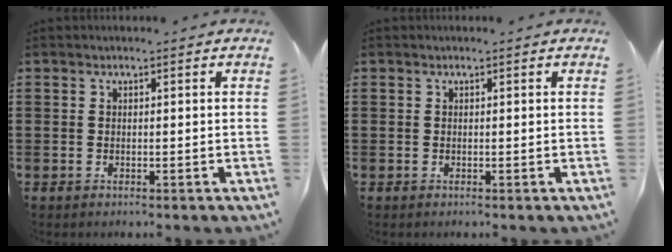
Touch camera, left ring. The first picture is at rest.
{"total": 0.0}